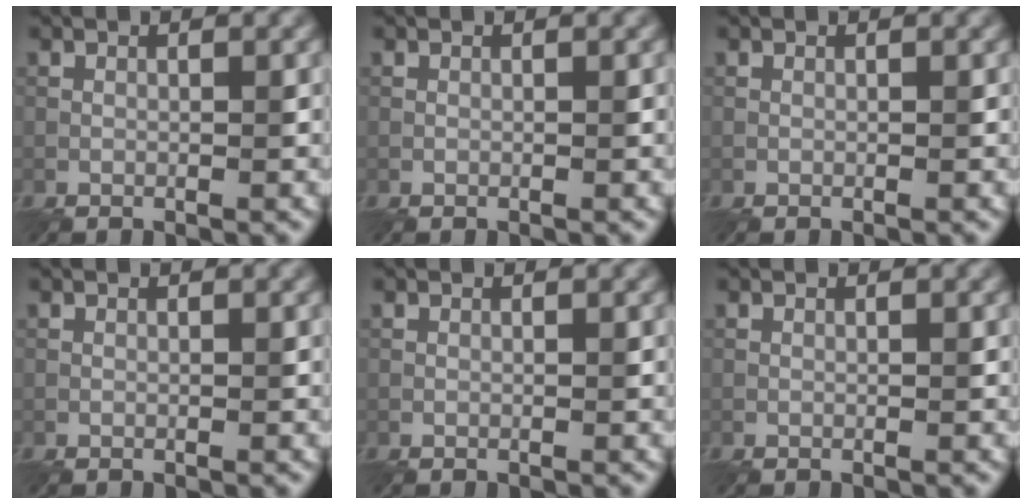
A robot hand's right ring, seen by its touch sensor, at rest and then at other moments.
{"total": 0.0}
{"total": 0.0}
{"total": 0.0}
{"total": 0.0}
{"total": 0.0}